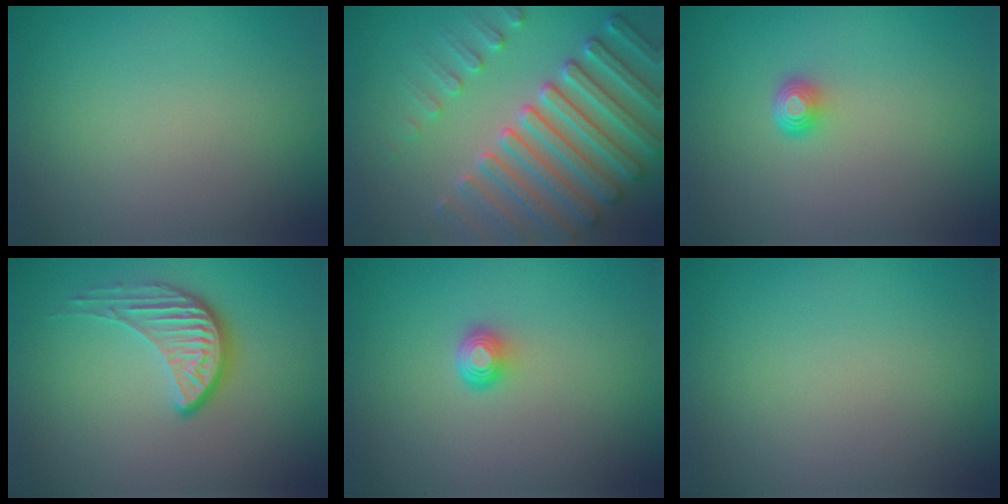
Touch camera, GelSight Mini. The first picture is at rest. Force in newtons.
{"total": 7.6, "press": 7.3, "slide": 1.9}
{"total": 1.4, "press": 1.1, "slide": 1.0}
{"total": 4.2, "press": 3.0, "slide": 2.9}
{"total": 1.6, "press": 1.2, "slide": 1.1}
{"total": 0.0}